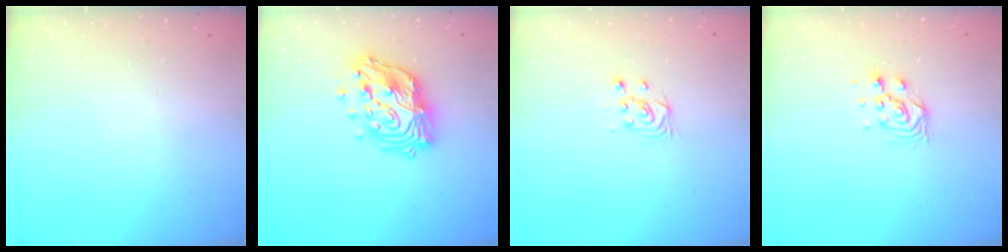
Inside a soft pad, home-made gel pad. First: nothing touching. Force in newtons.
{"total": 15.9, "press": 15.9, "slide": 1.1}
{"total": 4.1, "press": 4.0, "slide": 0.7}
{"total": 7.4, "press": 7.3, "slide": 0.6}